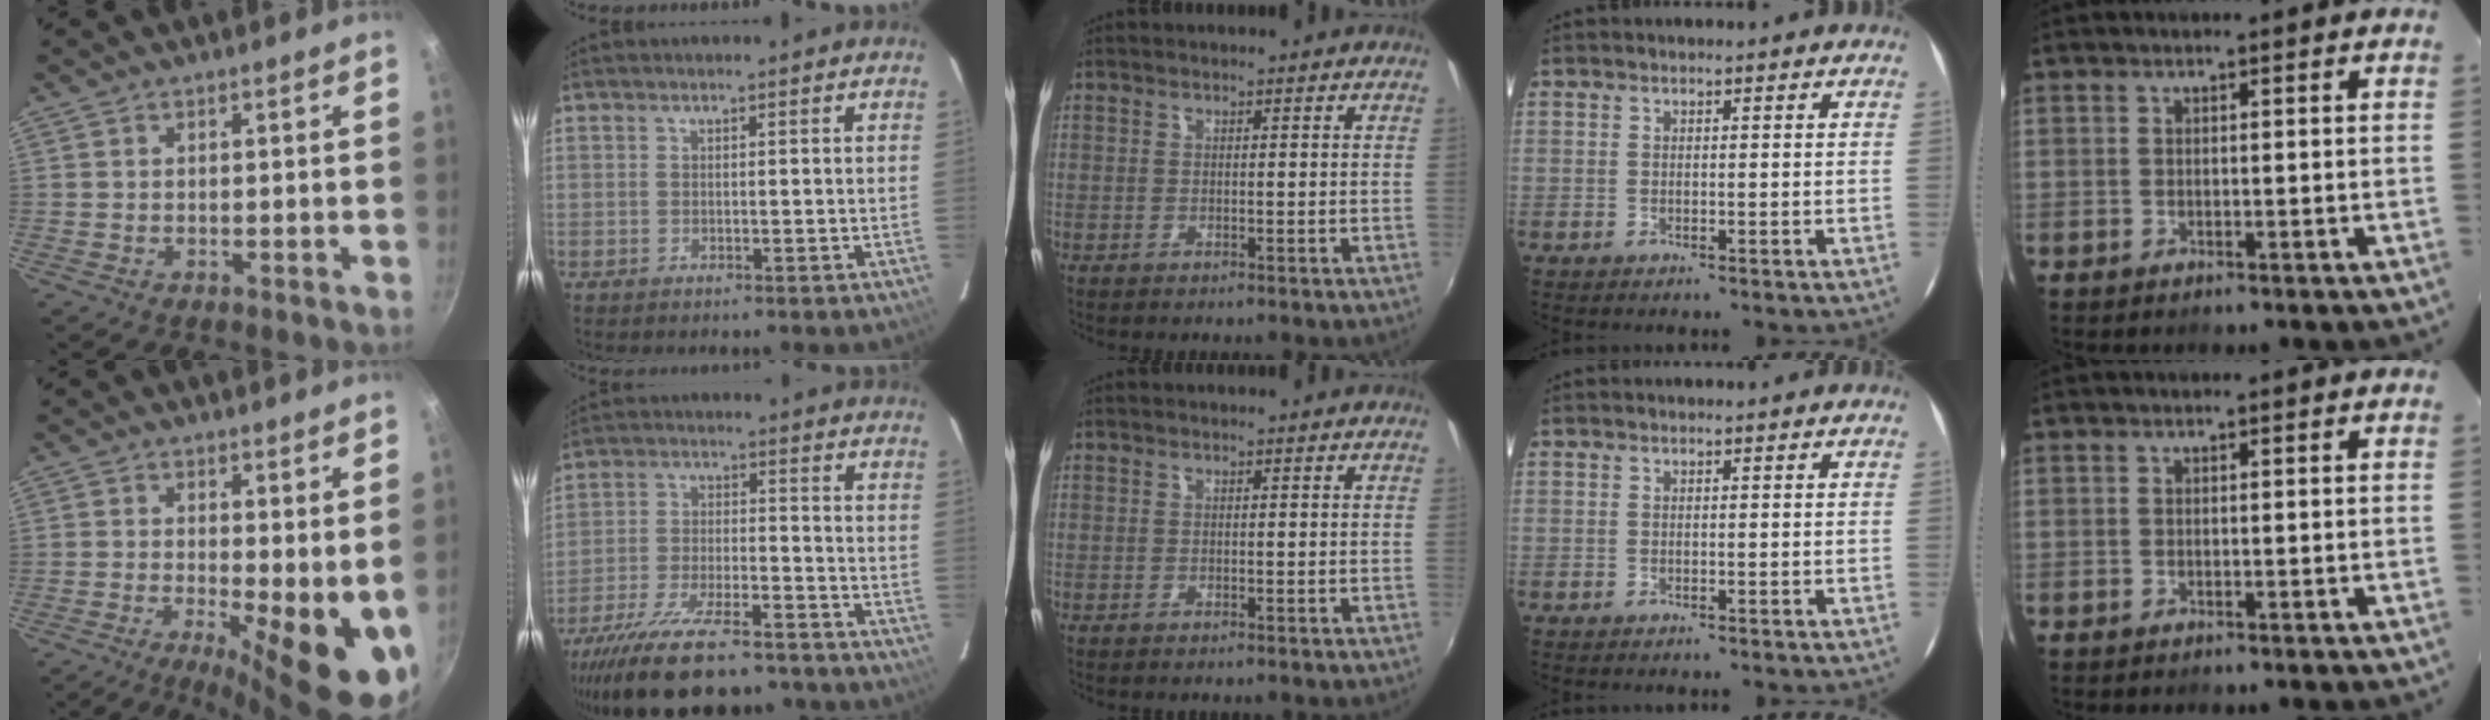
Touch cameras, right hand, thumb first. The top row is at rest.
{"thumb": {"total": 12.7, "force": [-1.9, 3.9, 12.0], "torque": [-0.142, -0.015, -0.020]}, "index": {"total": 22.4, "force": [-18.4, 6.5, 10.9], "torque": [-0.218, -0.034, -0.282]}}